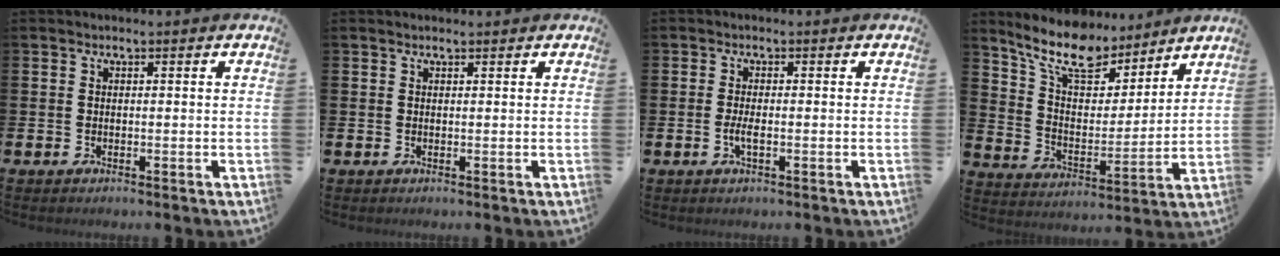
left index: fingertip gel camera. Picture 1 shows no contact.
{"total": 0.6, "force": [0.5, 0.2, 0.2], "torque": [0.002, 0.001, 0.008]}
{"total": 1.7, "force": [-0.4, 0.5, 1.6], "torque": [-0.032, 0.001, -0.006]}
{"total": 11.1, "force": [9.6, 3.9, 3.8], "torque": [-0.107, -0.062, 0.171]}